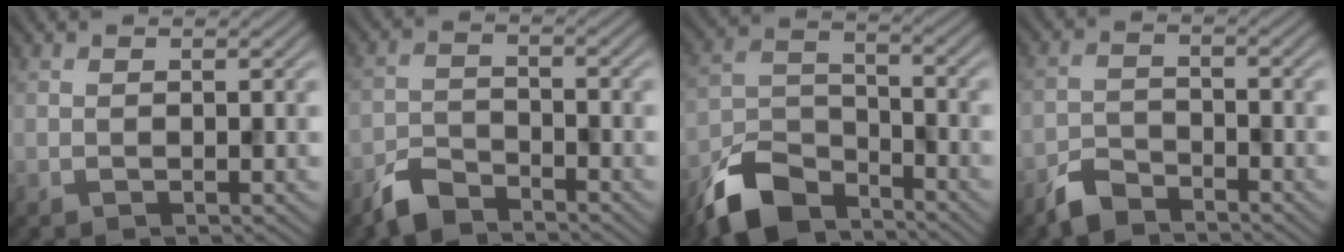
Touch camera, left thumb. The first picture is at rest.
{"total": 4.5, "force": [-3.9, 1.6, 1.7], "torque": [-0.033, -0.004, -0.091]}
{"total": 9.7, "force": [-7.5, 4.2, 4.4], "torque": [-0.091, -0.008, -0.163]}
{"total": 4.0, "force": [-3.5, 1.4, 1.3], "torque": [-0.027, -0.002, -0.082]}